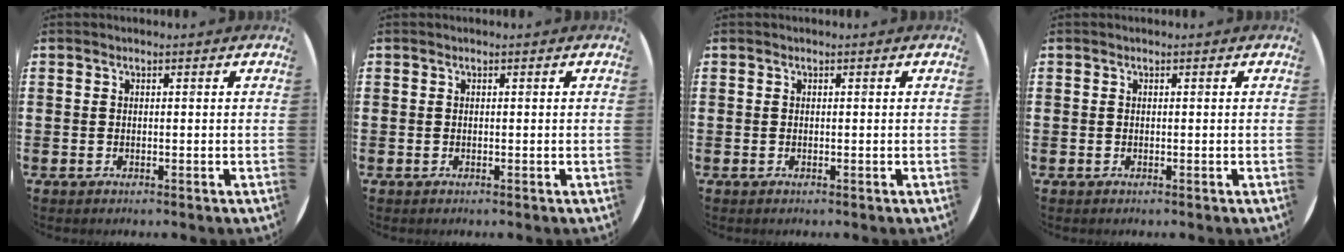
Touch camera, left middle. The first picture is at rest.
{"total": 0.0}
{"total": 0.0}
{"total": 0.0}